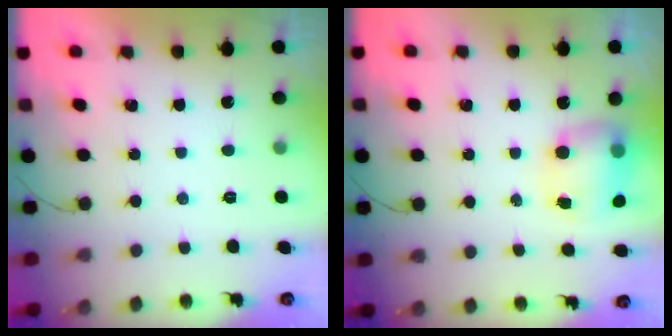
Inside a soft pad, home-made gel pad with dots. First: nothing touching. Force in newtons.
{"total": 9.7, "press": 9.6, "slide": 1.7}